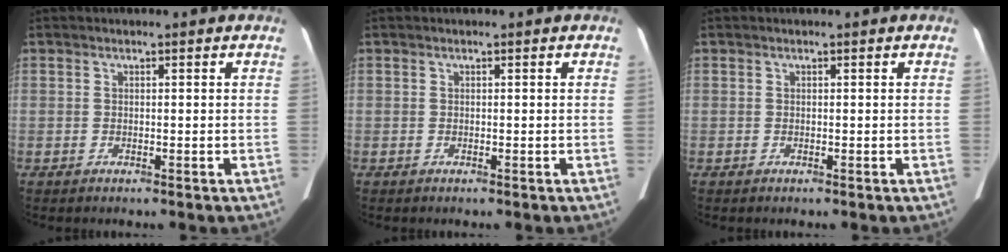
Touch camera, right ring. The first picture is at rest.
{"total": 0.0}
{"total": 0.0}